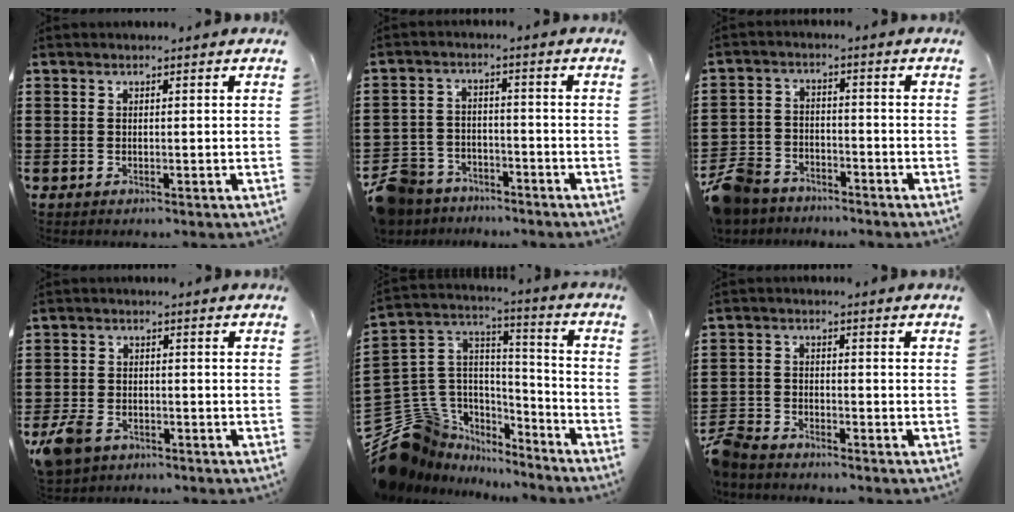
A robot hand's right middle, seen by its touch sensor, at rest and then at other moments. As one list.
[{"total": 6.6, "force": [-6.0, 2.5, 1.0], "torque": [-0.055, 0.006, -0.131]}, {"total": 7.3, "force": [-6.5, 2.8, 1.5], "torque": [-0.056, 0.012, -0.138]}, {"total": 4.3, "force": [-3.2, 2.2, 1.8], "torque": [-0.058, -0.003, -0.070]}, {"total": 12.4, "force": [-8.8, 8.5, 1.7], "torque": [-0.090, 0.008, -0.167]}, {"total": 4.1, "force": [-3.8, 1.1, 0.9], "torque": [-0.044, -0.005, -0.088]}]